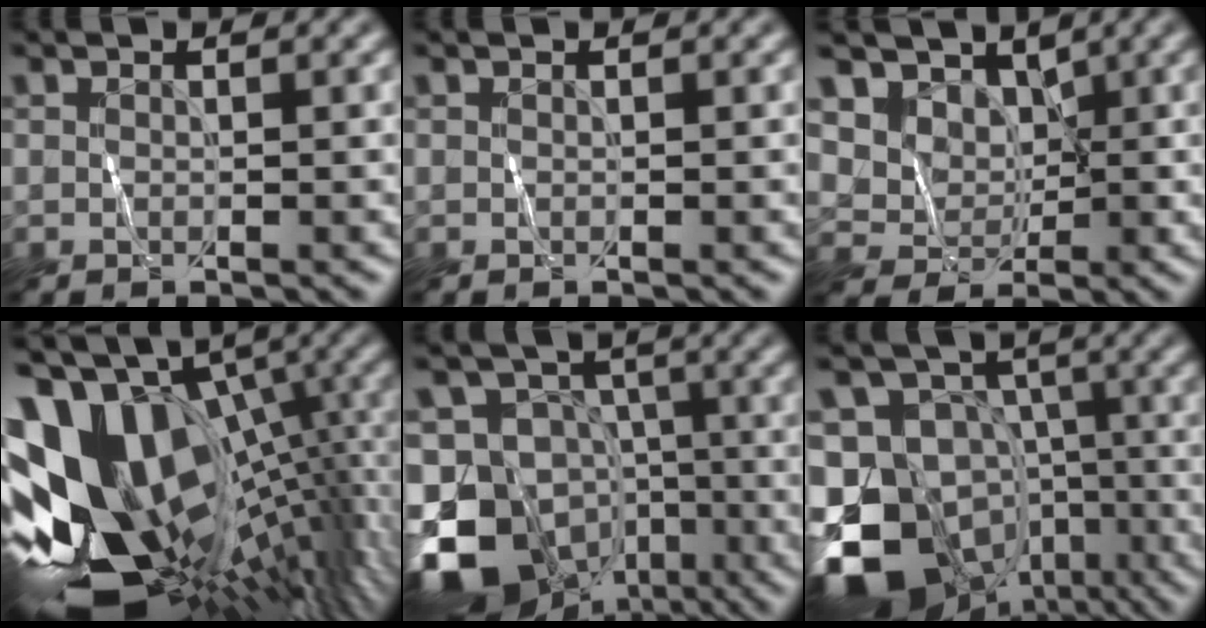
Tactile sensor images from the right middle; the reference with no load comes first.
{"total": 0.0}
{"total": 6.1, "force": [3.2, 4.6, 2.3], "torque": [-0.067, -0.015, 0.060]}
{"total": 17.5, "force": [1.5, 10.4, 14.0], "torque": [-0.257, -0.013, 0.037]}
{"total": 14.7, "force": [-7.3, 11.1, 6.2], "torque": [-0.134, -0.009, -0.116]}
{"total": 17.2, "force": [-7.6, 13.3, 7.7], "torque": [-0.177, -0.017, -0.115]}